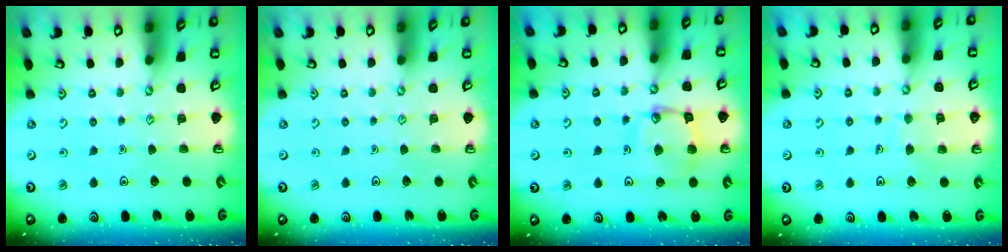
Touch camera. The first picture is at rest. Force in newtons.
{"total": 0.0}
{"total": 13.8, "press": 13.7, "slide": 1.5}
{"total": 5.6, "press": 5.5, "slide": 0.5}